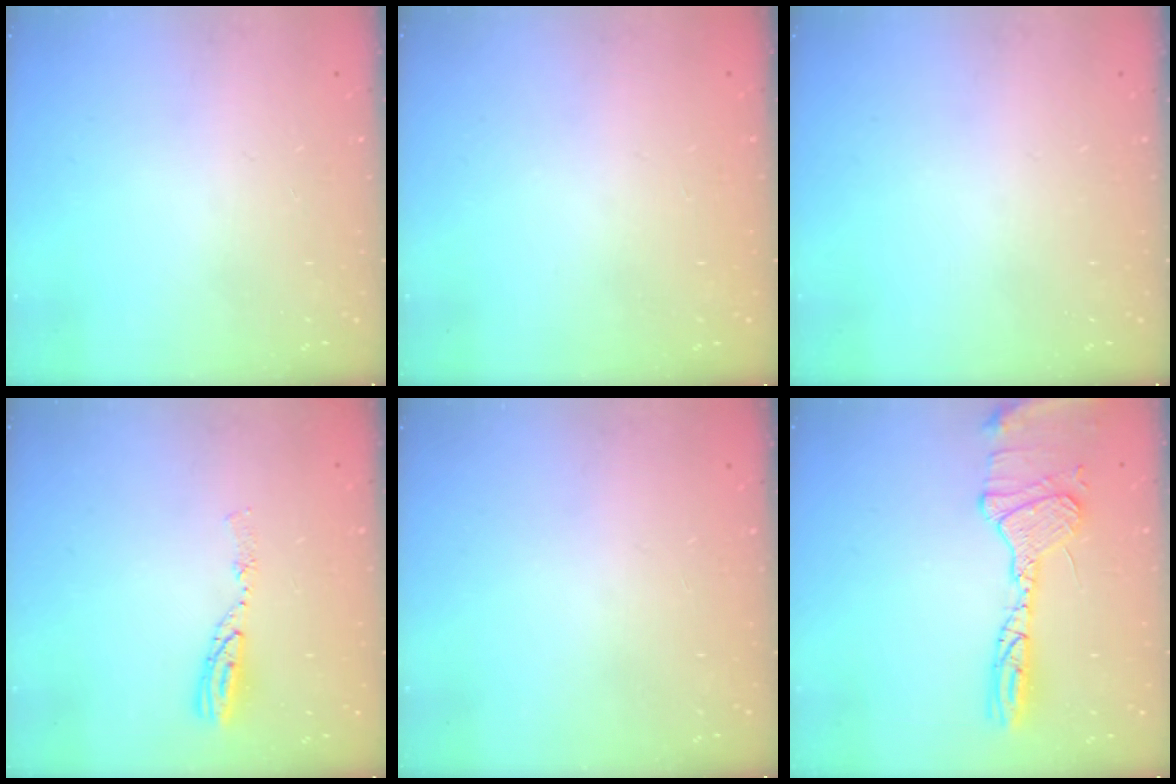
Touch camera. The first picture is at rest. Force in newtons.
{"total": 0.0}
{"total": 0.0}
{"total": 6.3, "press": 6.3, "slide": 0.5}
{"total": 0.0}
{"total": 15.0, "press": 14.7, "slide": 2.7}